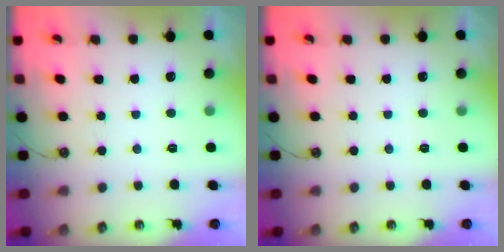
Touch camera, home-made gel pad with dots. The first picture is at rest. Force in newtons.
{"total": 0.0}